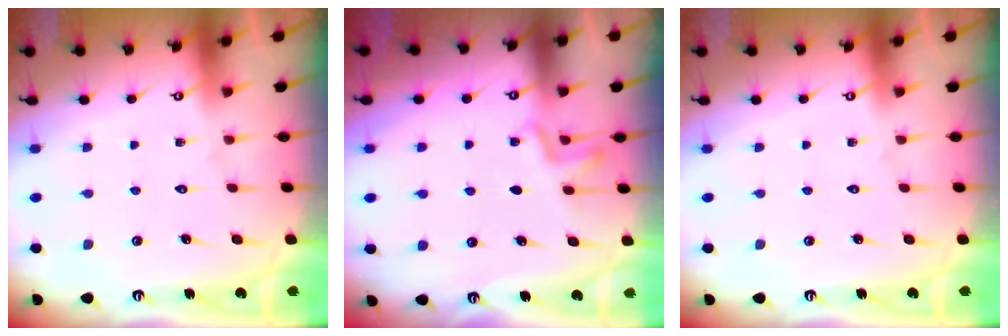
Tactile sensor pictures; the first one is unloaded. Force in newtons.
{"total": 3.6, "press": 3.4, "slide": 1.2}
{"total": 0.0}